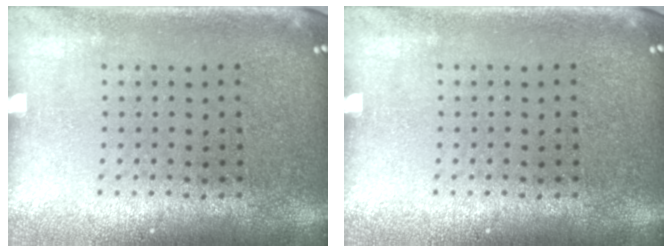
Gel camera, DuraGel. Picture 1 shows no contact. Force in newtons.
{"total": 0.0}